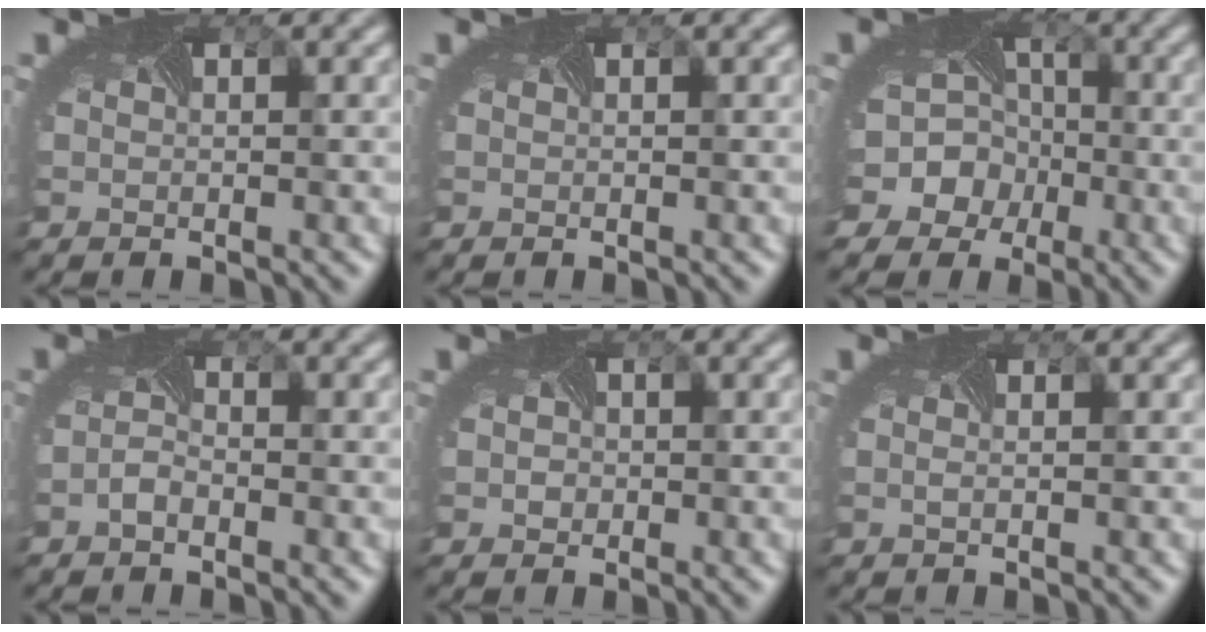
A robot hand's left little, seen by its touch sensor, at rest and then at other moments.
{"total": 0.0}
{"total": 10.3, "force": [-3.4, 9.1, 3.4], "torque": [-0.070, 0.004, -0.082]}
{"total": 1.2, "force": [-1.1, 0.4, 0.4], "torque": [-0.016, 0.001, -0.025]}
{"total": 1.1, "force": [0.1, 1.1, 0.1], "torque": [-0.002, -0.001, -0.006]}
{"total": 0.0}